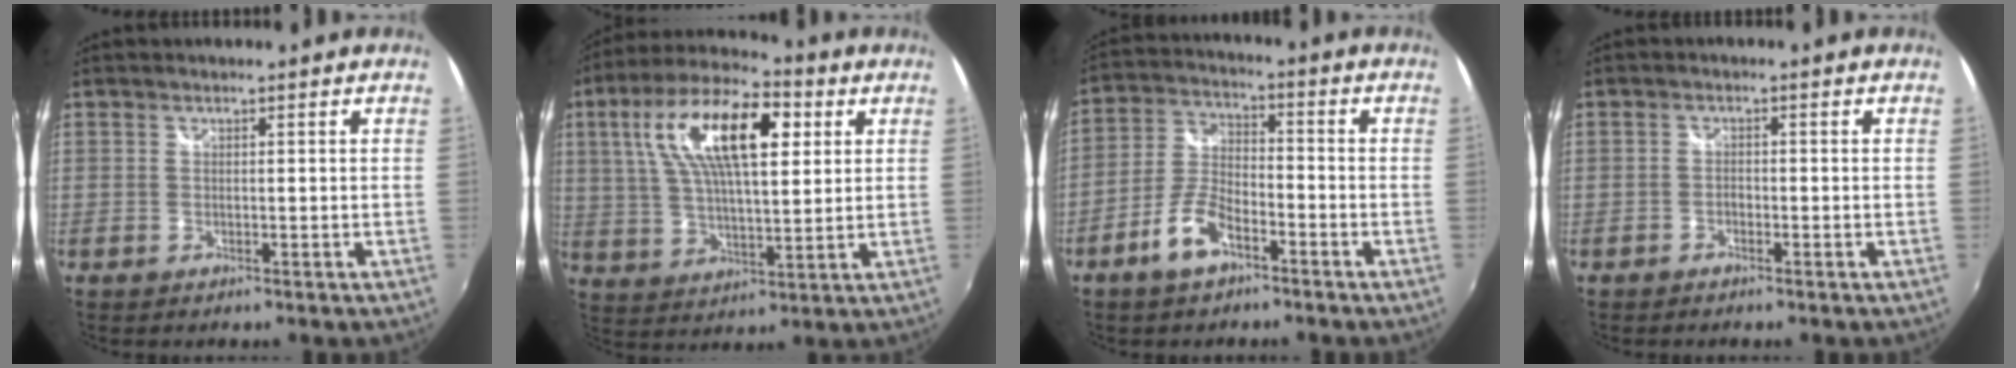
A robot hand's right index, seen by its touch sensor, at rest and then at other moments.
{"total": 18.1, "force": [6.3, 6.9, 15.5], "torque": [-0.283, 0.028, 0.106]}
{"total": 8.3, "force": [-5.0, 3.5, 5.7], "torque": [-0.127, 0.007, -0.093]}
{"total": 1.3, "force": [-1.1, 0.5, 0.5], "torque": [-0.012, 0.000, -0.021]}